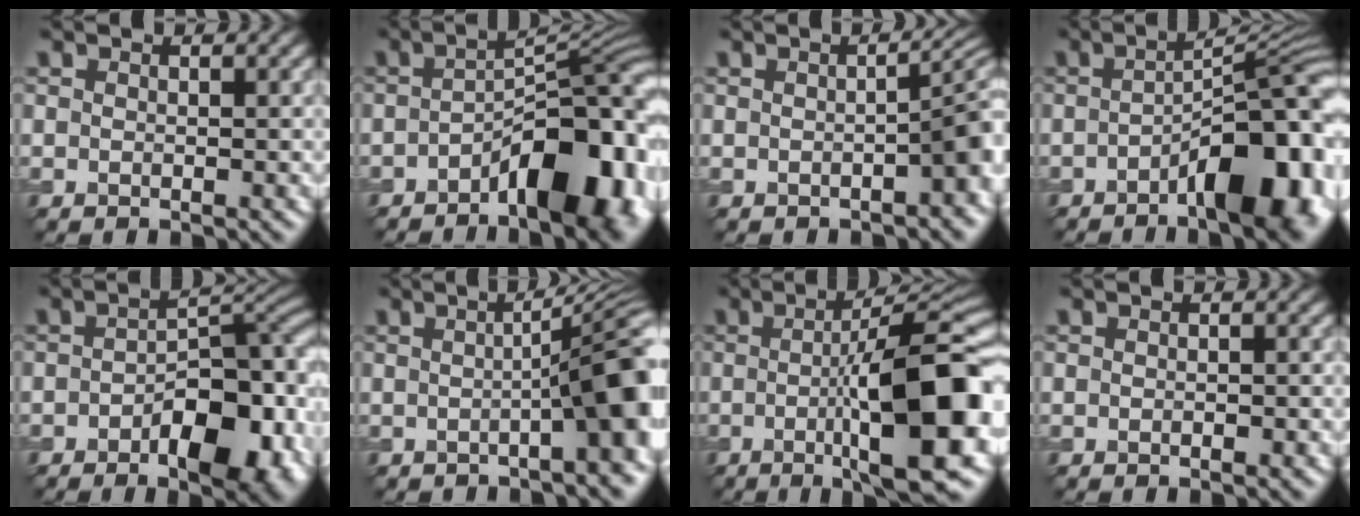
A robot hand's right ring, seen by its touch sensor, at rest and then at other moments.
{"total": 10.6, "force": [-5.0, 3.7, 8.5], "torque": [-0.116, 0.008, -0.068]}
{"total": 4.7, "force": [-0.8, 1.4, 4.4], "torque": [-0.035, 0.012, 0.000]}
{"total": 10.8, "force": [-4.3, 3.1, 9.4], "torque": [-0.124, 0.013, -0.058]}
{"total": 10.1, "force": [-3.4, 4.7, 8.2], "torque": [-0.111, 0.008, -0.044]}
{"total": 9.7, "force": [-0.6, 2.0, 9.4], "torque": [-0.090, 0.024, -0.006]}
{"total": 13.4, "force": [-1.7, 3.3, 12.9], "torque": [-0.164, 0.014, -0.021]}
{"total": 1.0, "force": [-0.3, 0.2, 0.9], "torque": [-0.007, 0.006, 0.000]}